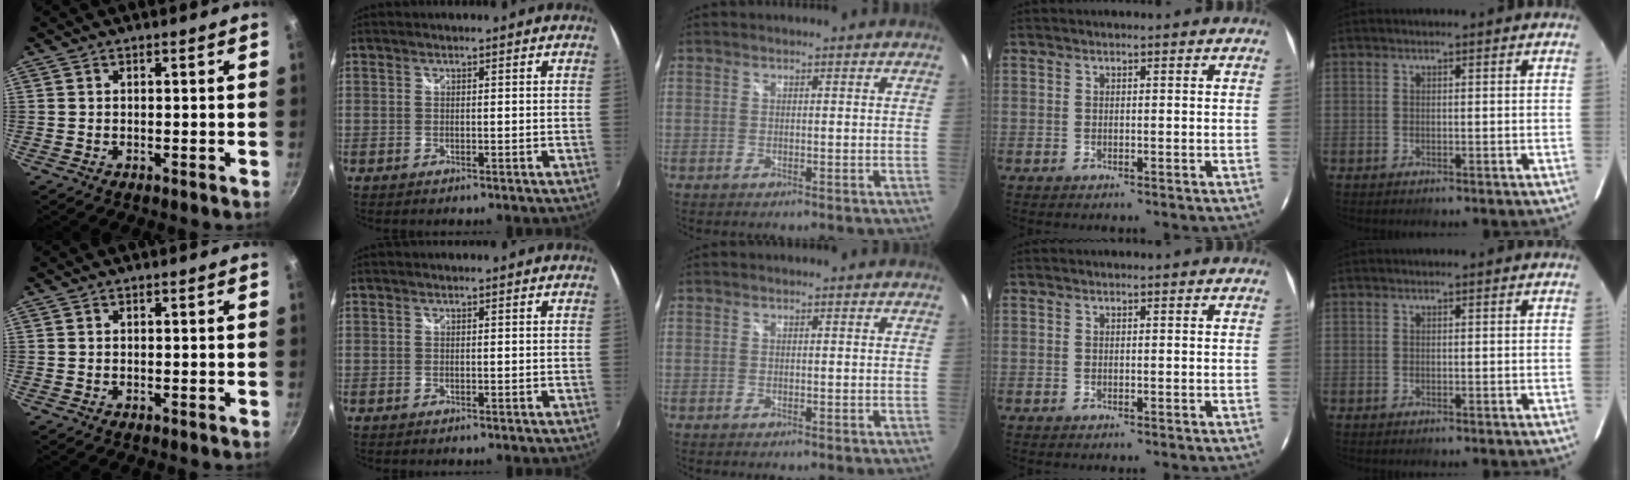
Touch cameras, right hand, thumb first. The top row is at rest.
{}